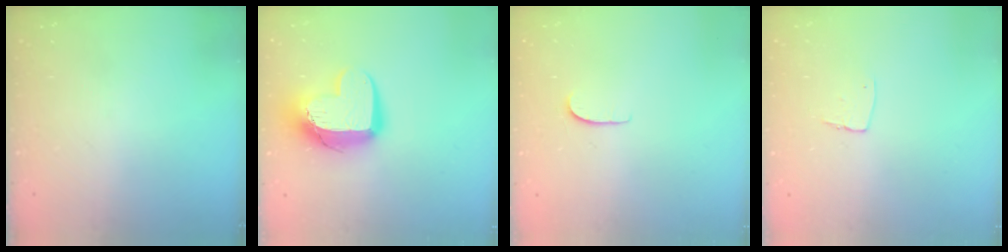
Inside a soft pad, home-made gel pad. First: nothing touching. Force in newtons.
{"total": 13.3, "press": 13.3, "slide": 1.4}
{"total": 4.2, "press": 4.2, "slide": 0.4}
{"total": 4.9, "press": 4.8, "slide": 0.3}